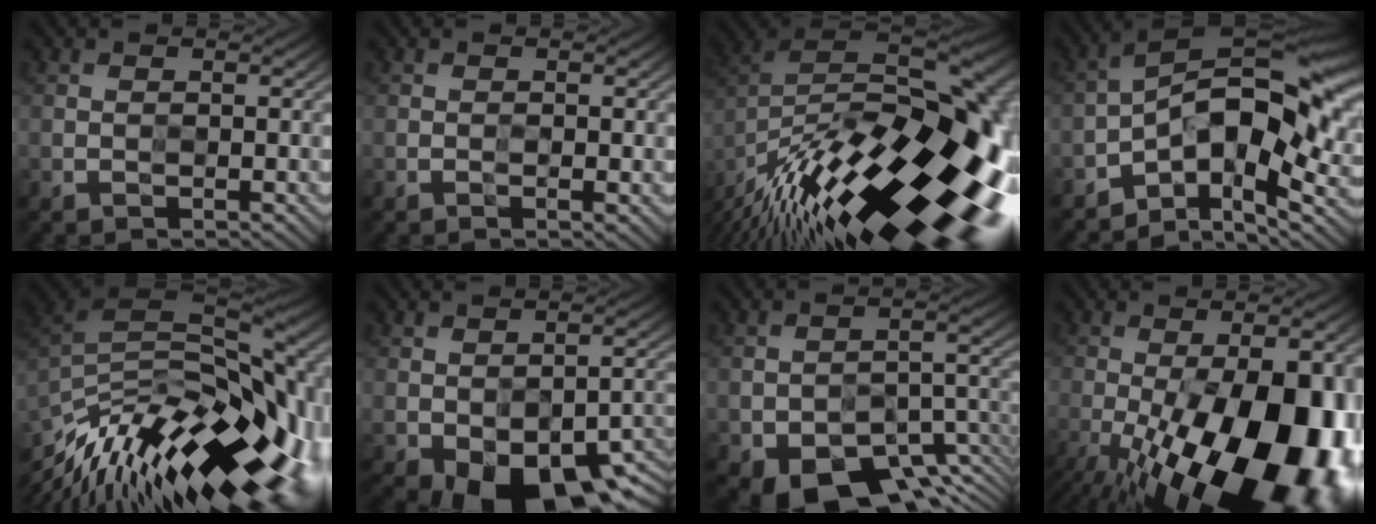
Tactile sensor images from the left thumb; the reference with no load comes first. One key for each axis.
{"total": 1.0, "fx": -0.1, "fy": 0.3, "fz": 0.9, "tx": -0.014, "ty": -0.002, "tz": -0.001}
{"total": 18.7, "fx": -9.9, "fy": 6.0, "fz": 14.7, "tx": -0.263, "ty": 0.006, "tz": -0.161}
{"total": 12.9, "fx": -3.1, "fy": 5.7, "fz": 11.2, "tx": -0.174, "ty": 0.006, "tz": -0.066}
{"total": 16.3, "fx": -7.8, "fy": 6.0, "fz": 13.0, "tx": -0.249, "ty": 0.008, "tz": -0.131}
{"total": 12.8, "fx": -6.7, "fy": 6.9, "fz": 8.5, "tx": -0.124, "ty": -0.033, "tz": -0.087}
{"total": 9.9, "fx": -6.8, "fy": 4.4, "fz": 5.6, "tx": -0.075, "ty": -0.014, "tz": -0.109}
{"total": 22.1, "fx": -8.7, "fy": 9.5, "fz": 17.9, "tx": -0.265, "ty": -0.056, "tz": -0.105}